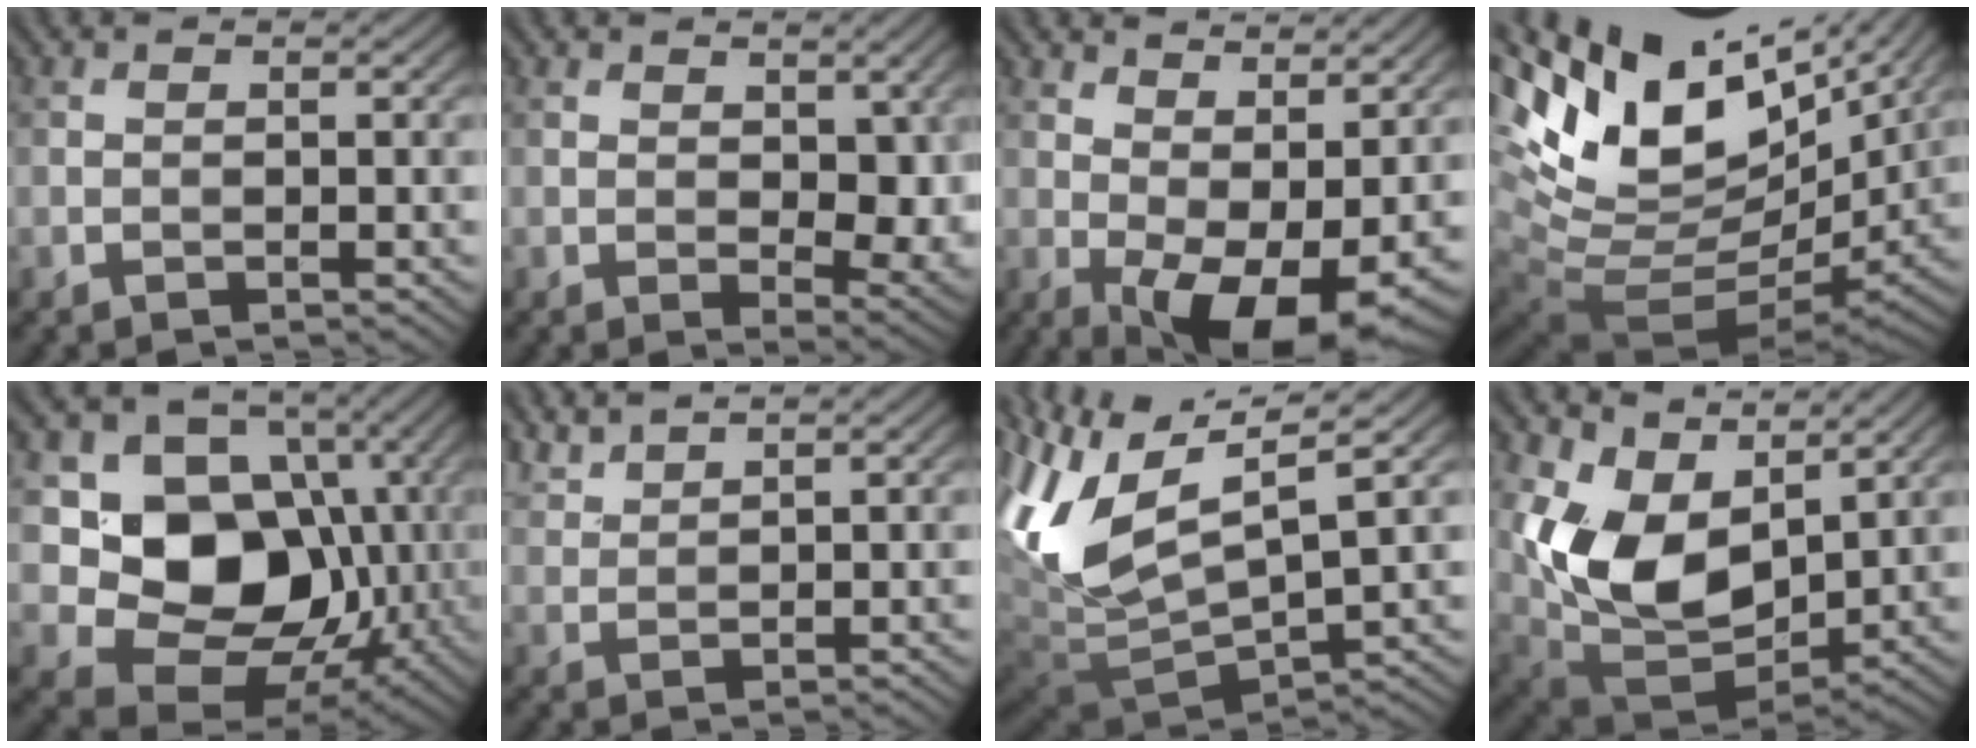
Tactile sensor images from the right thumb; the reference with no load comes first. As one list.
[{"total": 7.5, "force": [1.4, 4.2, 6.0], "torque": [-0.092, -0.012, 0.028]}, {"total": 11.3, "force": [1.2, 5.7, 9.7], "torque": [-0.148, -0.009, 0.035]}, {"total": 17.0, "force": [7.5, 8.2, 12.9], "torque": [-0.251, 0.012, 0.167]}, {"total": 14.1, "force": [0.2, 11.6, 8.0], "torque": [-0.144, -0.019, -0.005]}, {"total": 3.5, "force": [3.2, 0.6, 1.2], "torque": [-0.033, 0.005, 0.071]}, {"total": 13.8, "force": [4.2, 4.8, 12.2], "torque": [-0.275, 0.007, 0.089]}, {"total": 12.5, "force": [4.9, 7.9, 8.4], "torque": [-0.199, -0.001, 0.094]}]